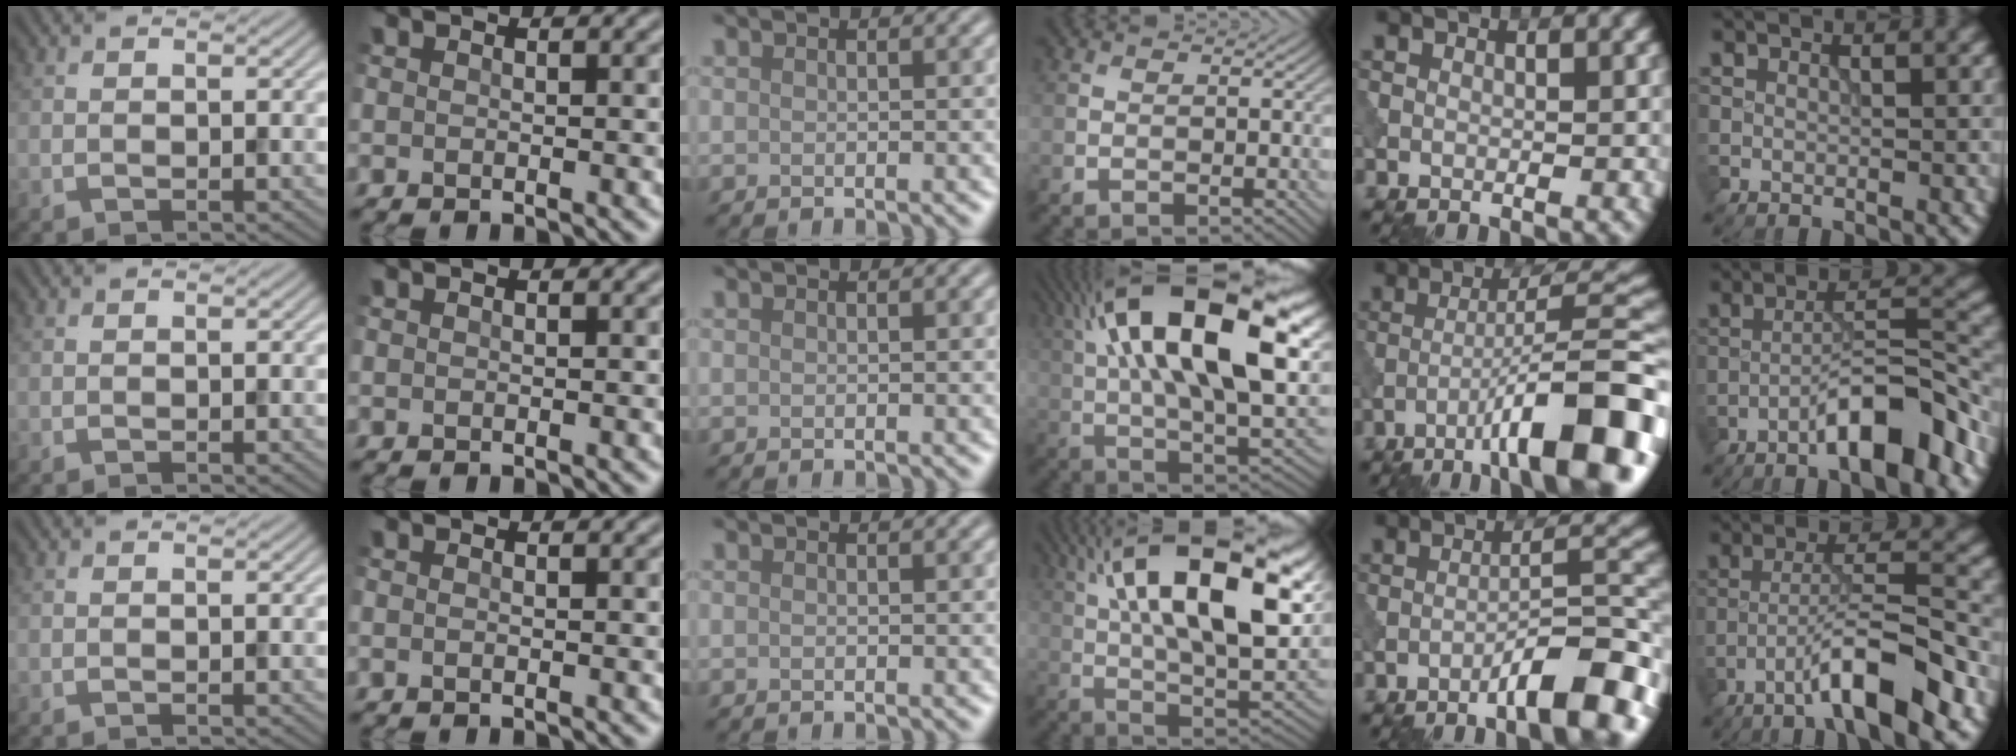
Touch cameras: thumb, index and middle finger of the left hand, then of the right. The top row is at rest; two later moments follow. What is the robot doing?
{"motion": "dispense", "object": "syringe"}